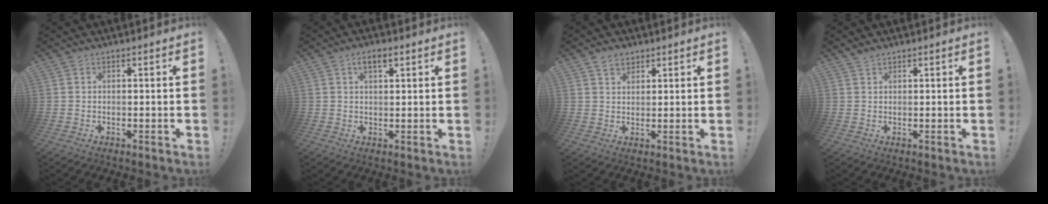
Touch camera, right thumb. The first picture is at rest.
{"total": 3.9, "force": [1.8, 1.7, 3.0], "torque": [-0.047, 0.000, 0.028]}
{"total": 3.6, "force": [2.5, 2.2, 1.3], "torque": [-0.014, -0.011, 0.044]}
{"total": 1.1, "force": [1.0, 0.2, 0.5], "torque": [-0.008, -0.001, 0.018]}